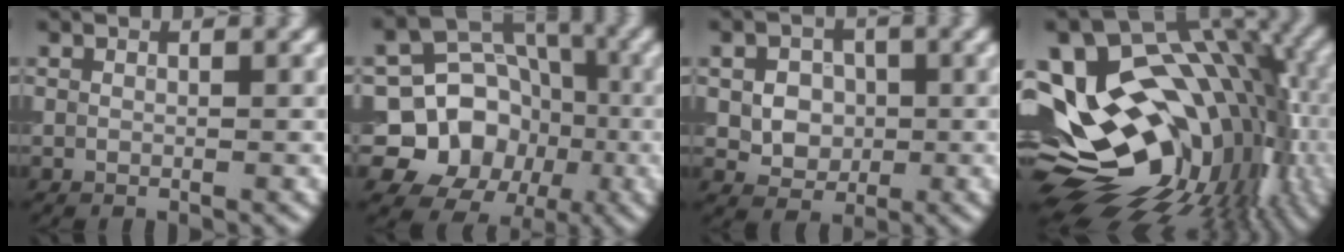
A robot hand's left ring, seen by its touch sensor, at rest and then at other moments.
{"total": 11.3, "force": [-2.0, 10.4, 3.9], "torque": [-0.061, 0.011, -0.063]}
{"total": 3.9, "force": [0.0, 3.2, 2.1], "torque": [-0.028, 0.003, -0.009]}
{"total": 19.7, "force": [-2.3, 12.6, 15.0], "torque": [-0.226, -0.022, -0.018]}